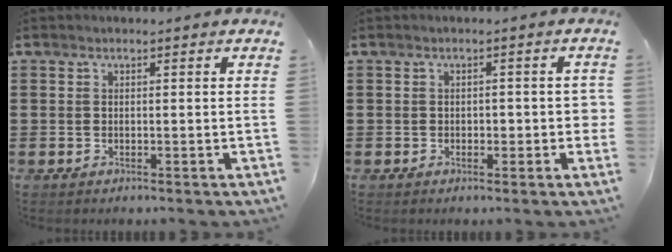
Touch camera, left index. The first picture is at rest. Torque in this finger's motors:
{"motor_torque": [0.05, -0.03, 0.11, 0.02]}